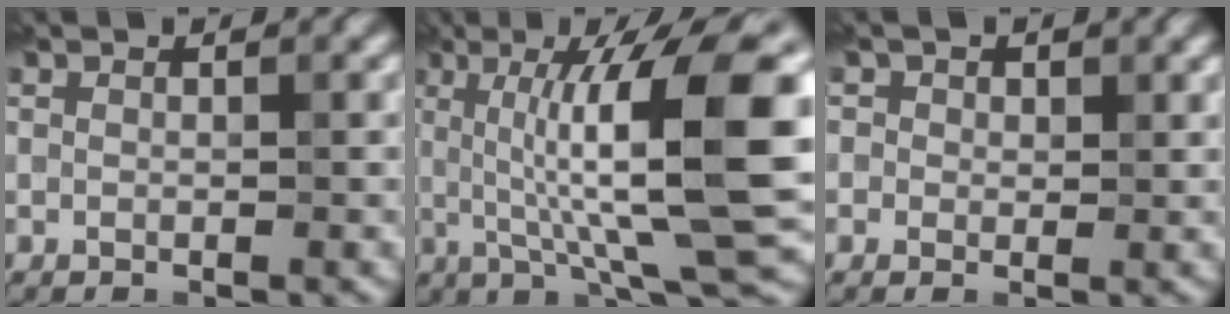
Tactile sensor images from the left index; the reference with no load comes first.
{"total": 12.2, "force": [1.4, 2.4, 11.9], "torque": [-0.172, 0.009, 0.025]}
{"total": 1.5, "force": [0.8, 1.3, 0.2], "torque": [0.011, 0.000, -0.003]}